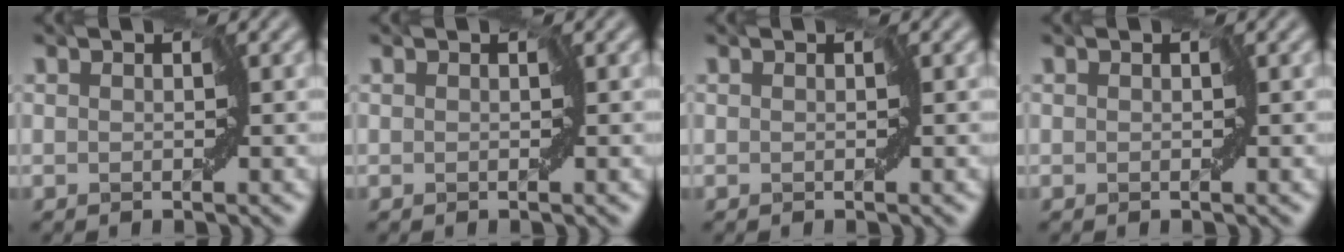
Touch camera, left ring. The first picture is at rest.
{"total": 0.0}
{"total": 0.0}
{"total": 0.0}